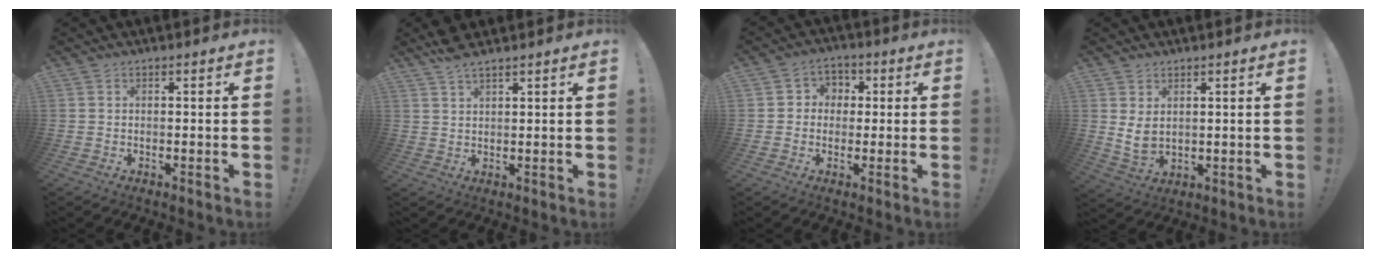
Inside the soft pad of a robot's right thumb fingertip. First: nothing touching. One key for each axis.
{"total": 4.6, "fx": 3.8, "fy": 1.0, "fz": 2.4, "tx": -0.045, "ty": -0.018, "tz": 0.069}
{"total": 5.0, "fx": -0.8, "fy": 4.8, "fz": 1.3, "tx": -0.020, "ty": 0.017, "tz": -0.014}
{"total": 5.3, "fx": 2.1, "fy": 3.2, "fz": 3.7, "tx": -0.063, "ty": -0.020, "tz": 0.037}